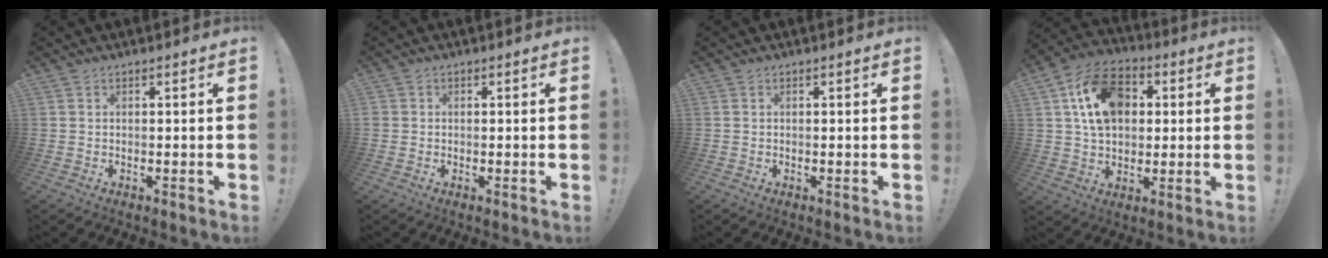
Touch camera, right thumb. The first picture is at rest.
{"total": 1.1, "force": [-0.2, 1.1, 0.3], "torque": [-0.006, 0.004, -0.004]}
{"total": 0.0}
{"total": 16.4, "force": [4.7, 12.0, 10.2], "torque": [-0.163, -0.001, 0.091]}